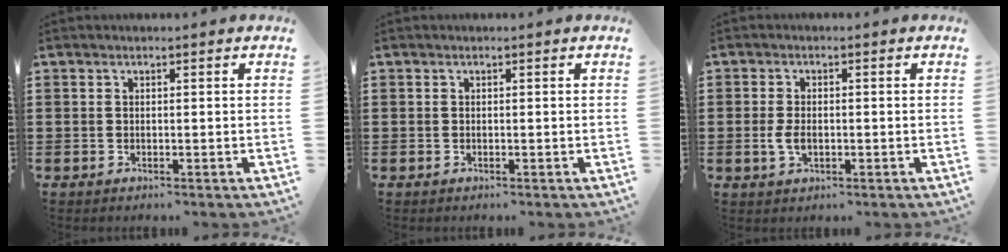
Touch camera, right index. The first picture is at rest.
{"total": 0.0}
{"total": 2.9, "force": [-0.4, 1.6, 2.4], "torque": [-0.061, -0.004, -0.012]}